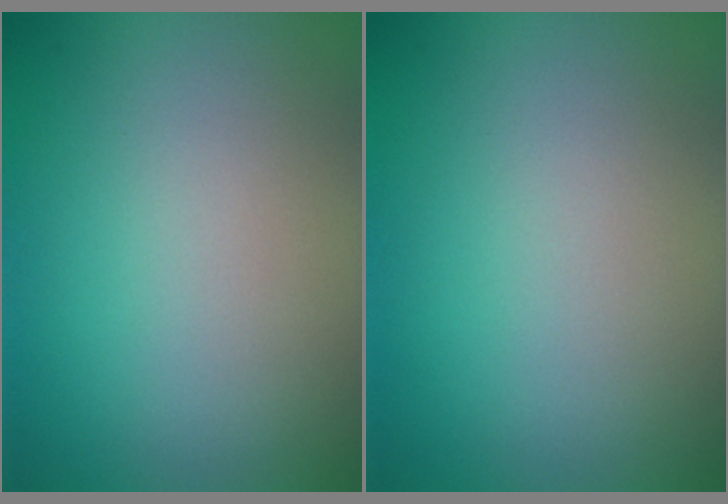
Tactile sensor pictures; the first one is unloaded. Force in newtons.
{"total": 0.0}